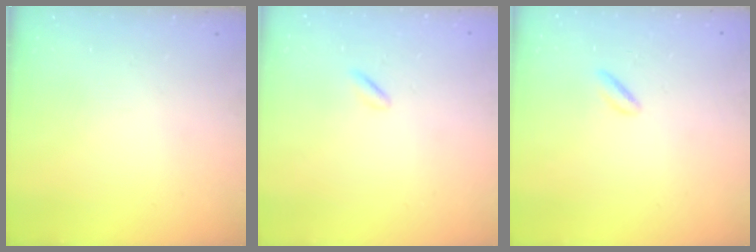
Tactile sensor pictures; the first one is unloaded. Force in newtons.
{"total": 0.5, "press": 0.3, "slide": 0.4}
{"total": 1.7, "press": 1.5, "slide": 0.7}